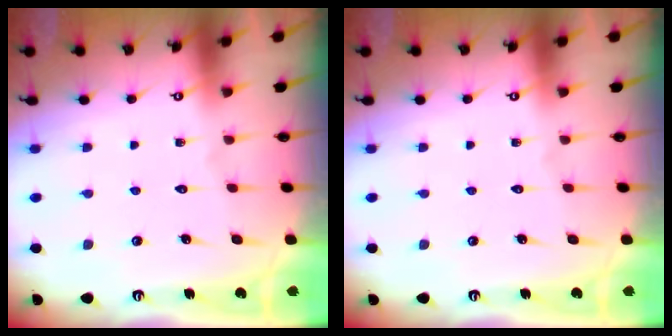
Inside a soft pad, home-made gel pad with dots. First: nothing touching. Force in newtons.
{"total": 0.0}